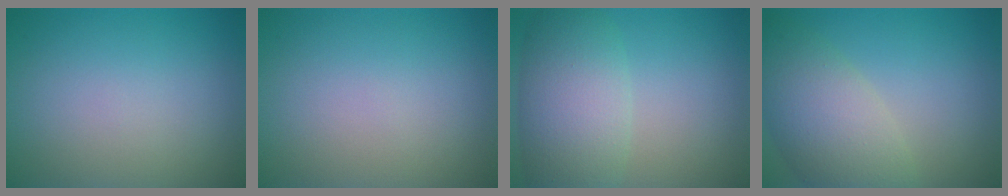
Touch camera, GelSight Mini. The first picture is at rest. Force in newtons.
{"total": 0.0}
{"total": 6.4, "press": 6.4, "slide": 0.4}
{"total": 6.5, "press": 6.4, "slide": 0.4}